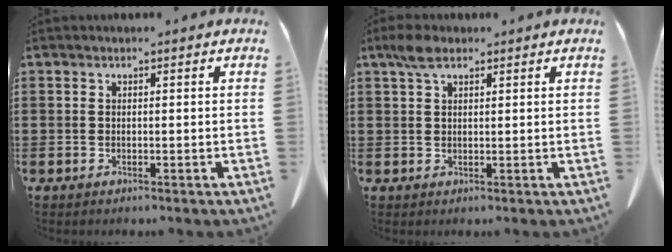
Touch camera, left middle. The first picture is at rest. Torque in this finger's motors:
{"motor_torque": [1.54, 0.60, 0.19, 0.10]}